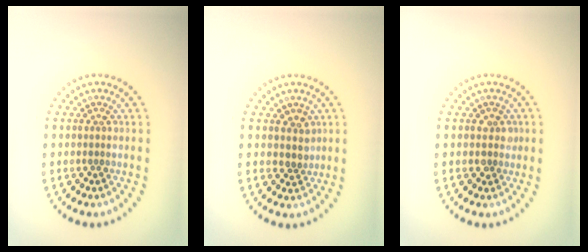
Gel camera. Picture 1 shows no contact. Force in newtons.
{"total": 1.7, "press": 1.3, "slide": 1.1}
{"total": 1.3, "press": 1.2, "slide": 0.6}